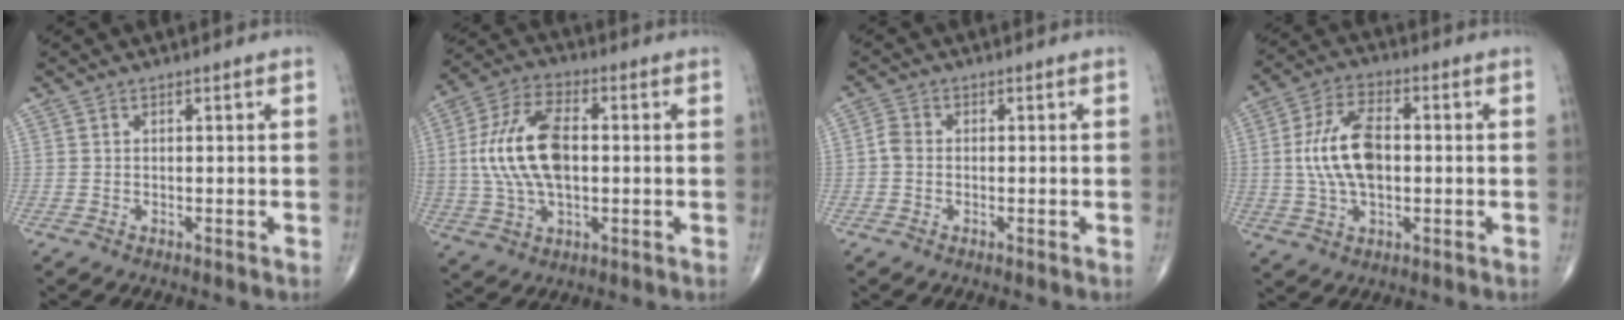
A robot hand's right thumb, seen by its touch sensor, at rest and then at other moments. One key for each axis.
{"total": 15.3, "fx": 0.8, "fy": 8.1, "fz": 12.9, "tx": -0.261, "ty": 0.017, "tz": 0.013}
{"total": 2.1, "fx": -0.4, "fy": 1.6, "fz": 1.3, "tx": -0.022, "ty": 0.004, "tz": -0.015}
{"total": 12.2, "fx": 0.3, "fy": 6.5, "fz": 10.3, "tx": -0.199, "ty": 0.014, "tz": 0.004}